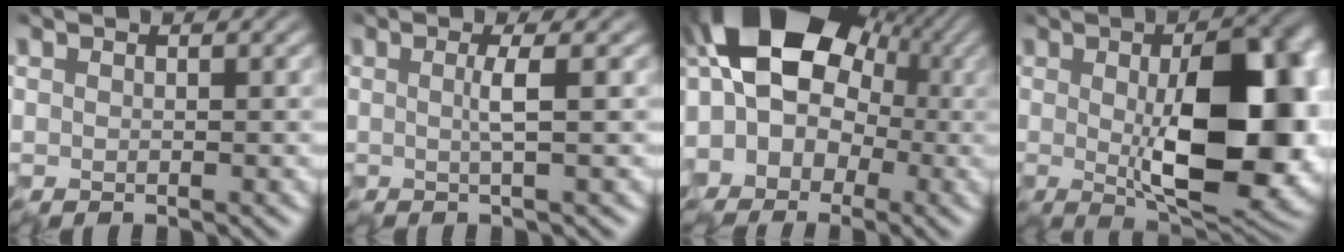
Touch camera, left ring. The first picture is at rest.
{"total": 1.7, "force": [-0.4, -0.4, 1.6], "torque": [-0.028, -0.003, -0.015]}
{"total": 14.0, "force": [1.7, 11.3, 8.1], "torque": [-0.131, 0.038, -0.010]}
{"total": 12.7, "force": [-0.6, 4.9, 11.7], "torque": [-0.153, -0.015, -0.004]}